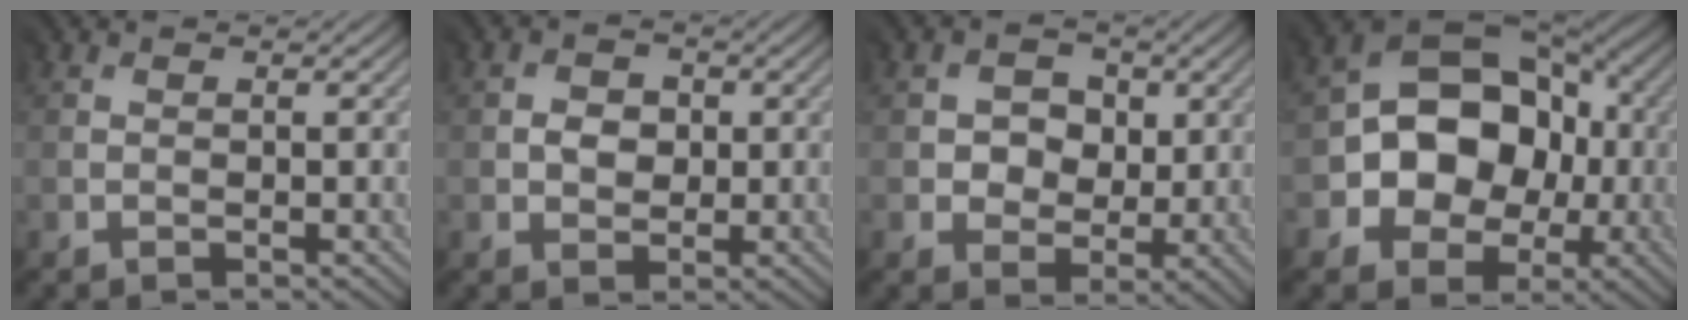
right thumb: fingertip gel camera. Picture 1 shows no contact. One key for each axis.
{"total": 2.0, "fx": 0.1, "fy": 2.0, "fz": 0.3, "tx": -0.007, "ty": -0.001, "tz": -0.001}
{"total": 4.4, "fx": 0.9, "fy": 3.9, "fz": 1.7, "tx": -0.035, "ty": -0.005, "tz": 0.011}
{"total": 12.5, "fx": -1.3, "fy": 10.1, "fz": 7.3, "tx": -0.104, "ty": 0.002, "tz": -0.033}